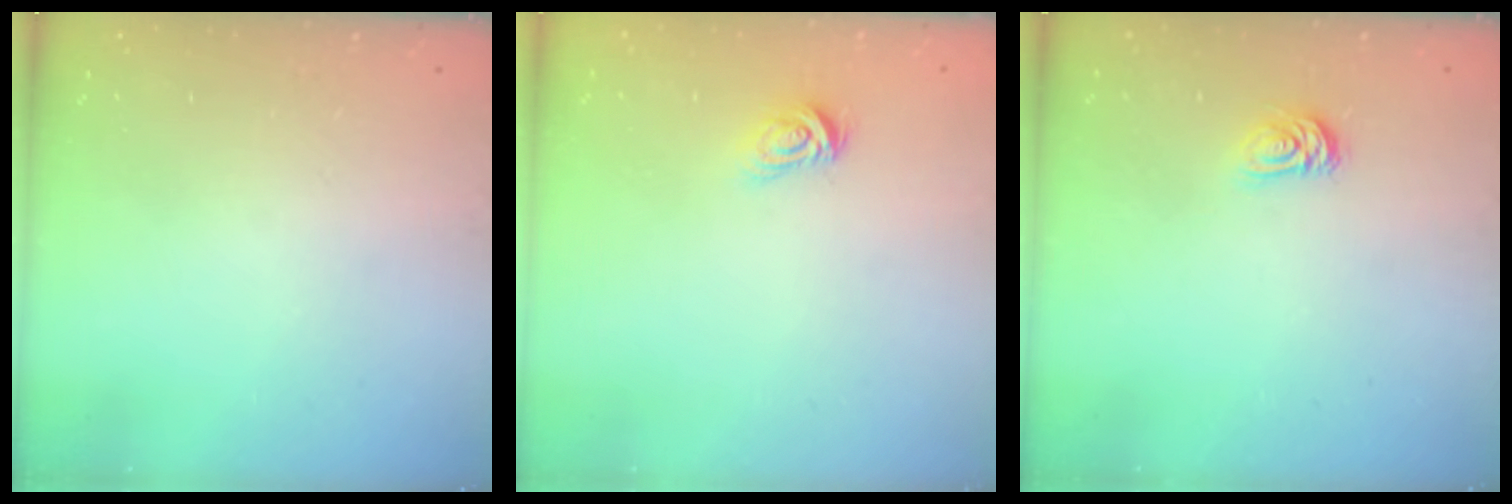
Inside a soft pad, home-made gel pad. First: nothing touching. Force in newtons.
{"total": 3.8, "press": 3.8, "slide": 0.5}
{"total": 3.6, "press": 3.6, "slide": 0.6}